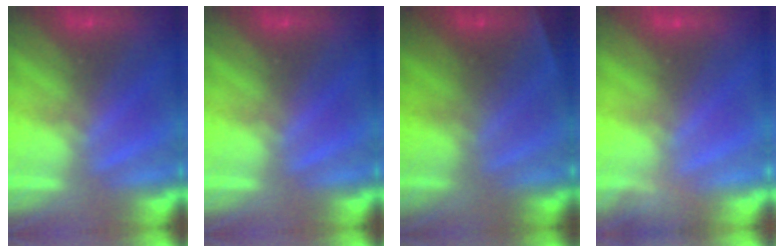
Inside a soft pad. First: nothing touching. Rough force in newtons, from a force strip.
{"total": 0.0}
{"total": 2.0}
{"total": 4.7}